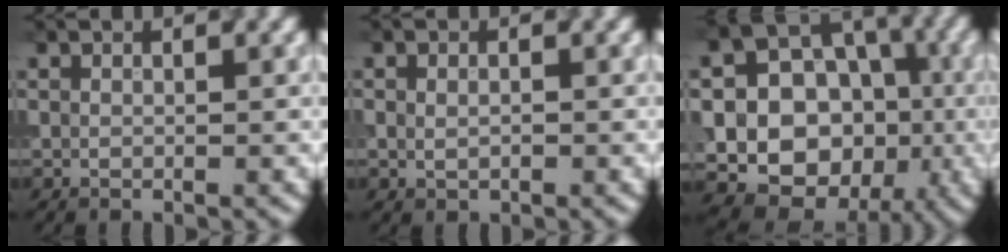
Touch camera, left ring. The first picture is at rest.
{"total": 1.1, "force": [0.0, 0.8, 0.7], "torque": [-0.010, -0.002, 0.001]}
{"total": 14.7, "force": [-2.2, 12.8, 6.9], "torque": [-0.099, -0.007, -0.044]}